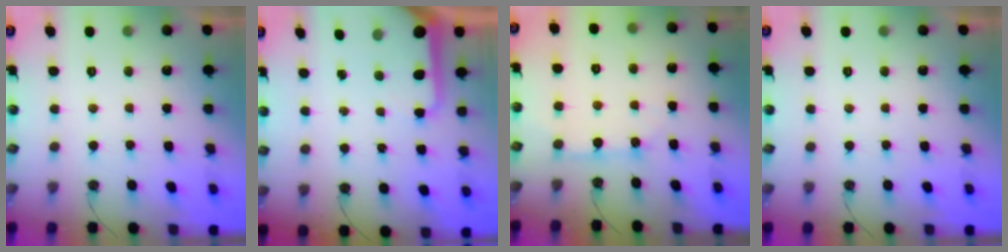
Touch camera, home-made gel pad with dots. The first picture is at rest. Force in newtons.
{"total": 10.4, "press": 10.3, "slide": 1.1}
{"total": 5.2, "press": 5.2, "slide": 0.5}
{"total": 0.0}